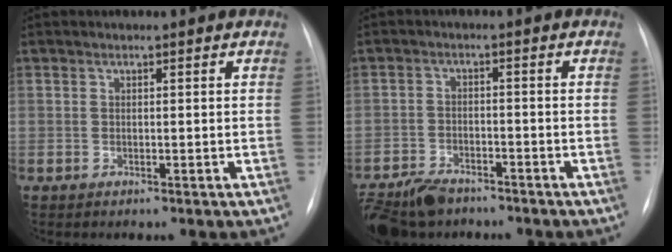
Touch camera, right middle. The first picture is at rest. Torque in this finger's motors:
{"motor_torque": [-0.05, -0.27, 0.08, 0.02]}